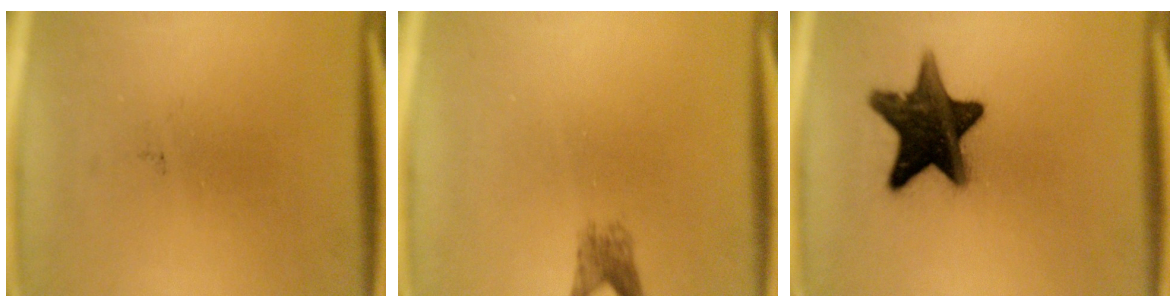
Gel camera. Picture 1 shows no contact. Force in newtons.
{"total": 2.2}
{"total": 15.0}